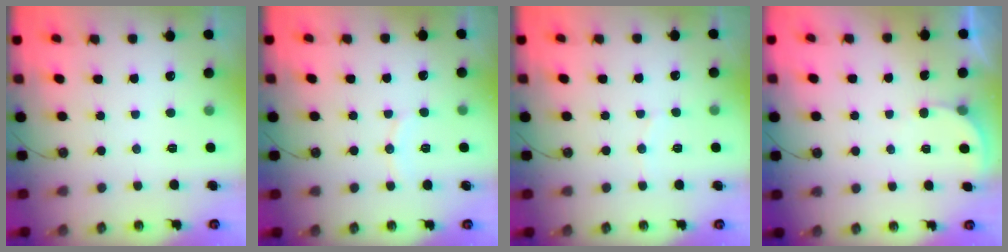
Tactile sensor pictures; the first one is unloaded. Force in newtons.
{"total": 6.4, "press": 6.3, "slide": 0.4}
{"total": 4.0, "press": 4.0, "slide": 0.5}
{"total": 2.7, "press": 2.7, "slide": 0.3}